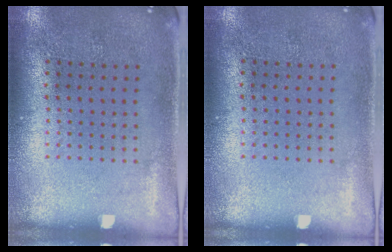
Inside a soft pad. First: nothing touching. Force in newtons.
{"total": 0.0}